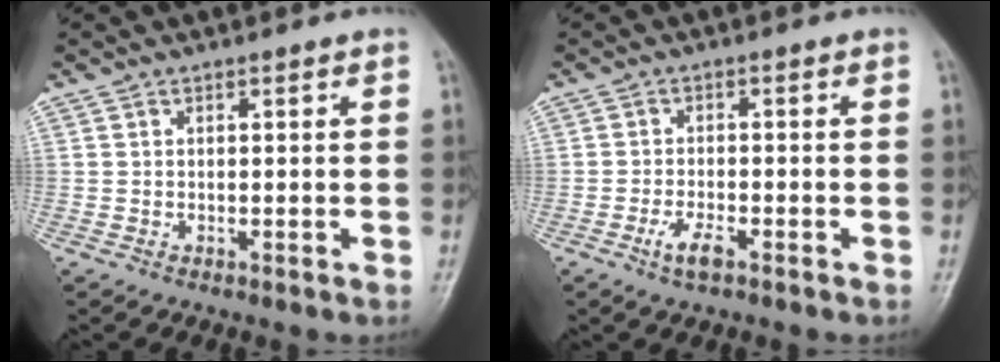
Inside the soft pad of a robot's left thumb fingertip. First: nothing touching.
{"total": 3.5, "force": [-1.9, 1.2, 2.6], "torque": [-0.057, 0.006, -0.036]}